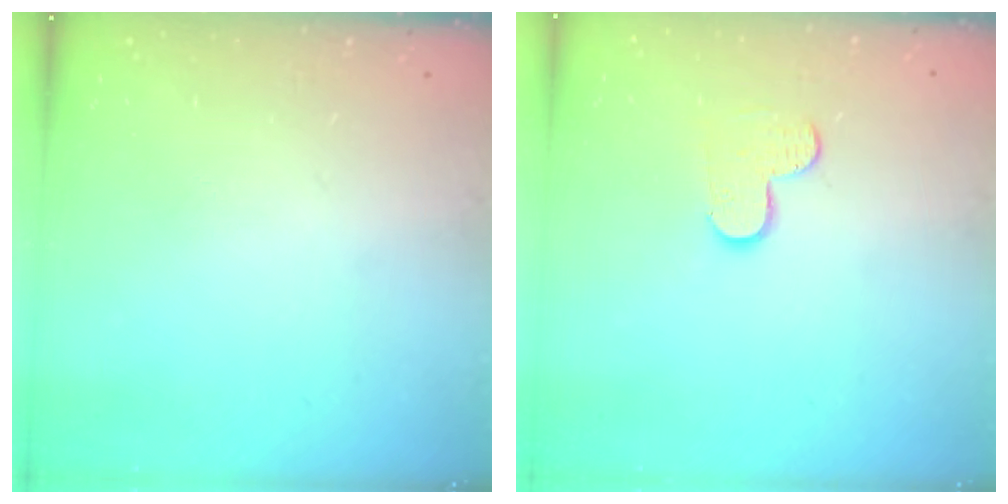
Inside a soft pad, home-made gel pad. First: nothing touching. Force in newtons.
{"total": 4.8, "press": 4.8, "slide": 0.5}